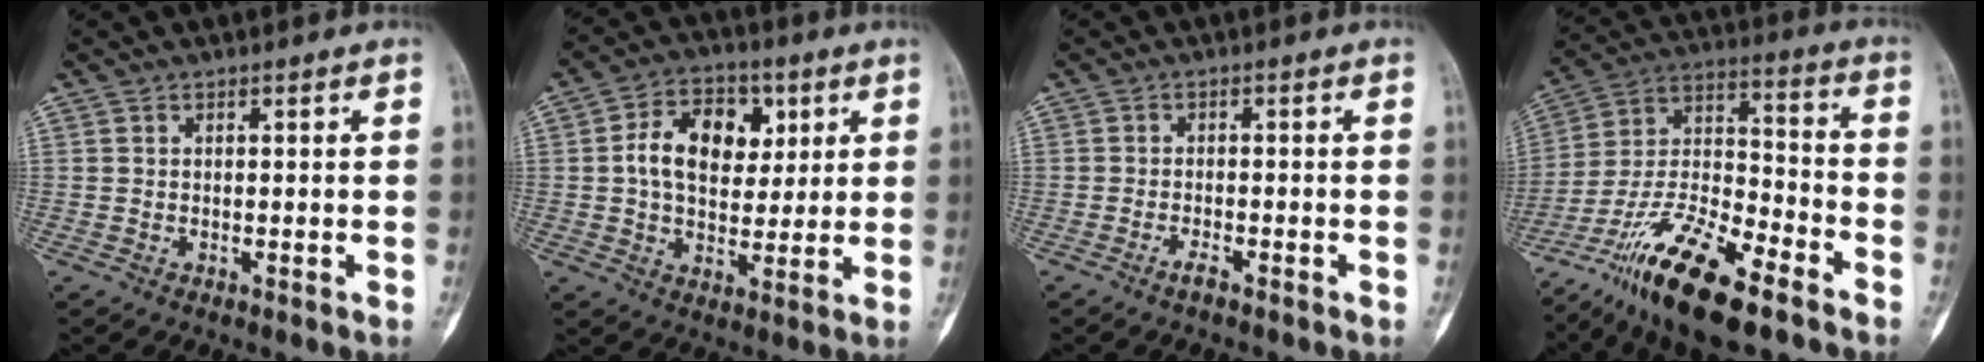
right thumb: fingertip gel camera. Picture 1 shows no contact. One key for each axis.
{"total": 12.6, "fx": 2.8, "fy": 8.7, "fz": 8.7, "tx": -0.108, "ty": 0.003, "tz": 0.041}
{"total": 1.8, "fx": -1.4, "fy": 0.4, "fz": 1.1, "tx": -0.024, "ty": 0.005, "tz": -0.029}
{"total": 20.0, "fx": -13.3, "fy": 6.1, "fz": 13.7, "tx": -0.260, "ty": 0.070, "tz": -0.239}